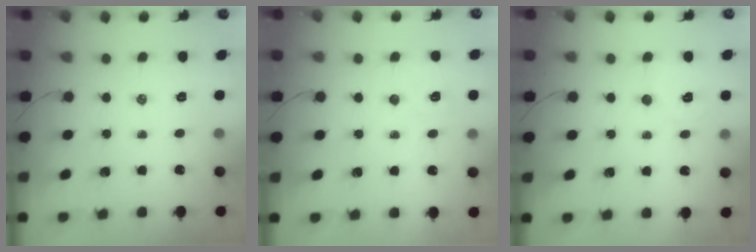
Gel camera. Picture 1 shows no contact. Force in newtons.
{"total": 5.8, "press": 5.6, "slide": 1.4}
{"total": 5.4, "press": 5.3, "slide": 1.0}